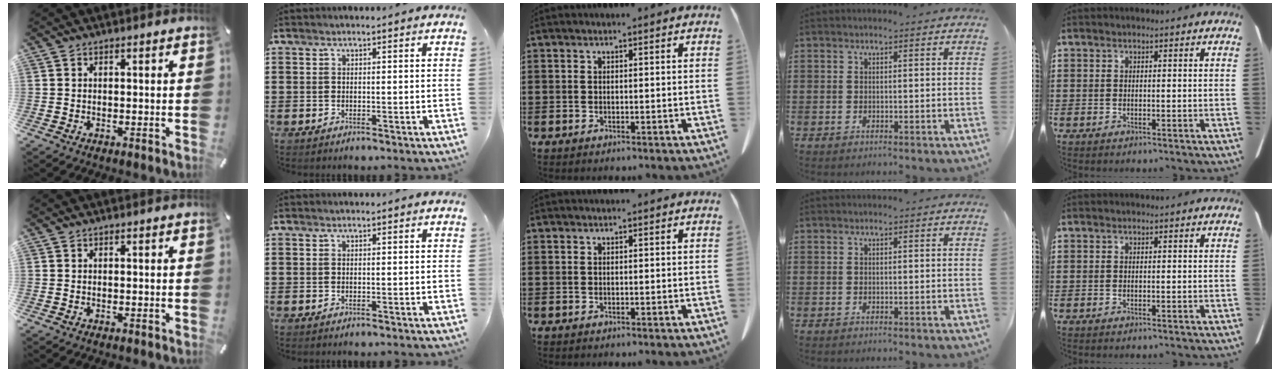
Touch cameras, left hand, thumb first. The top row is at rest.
{}